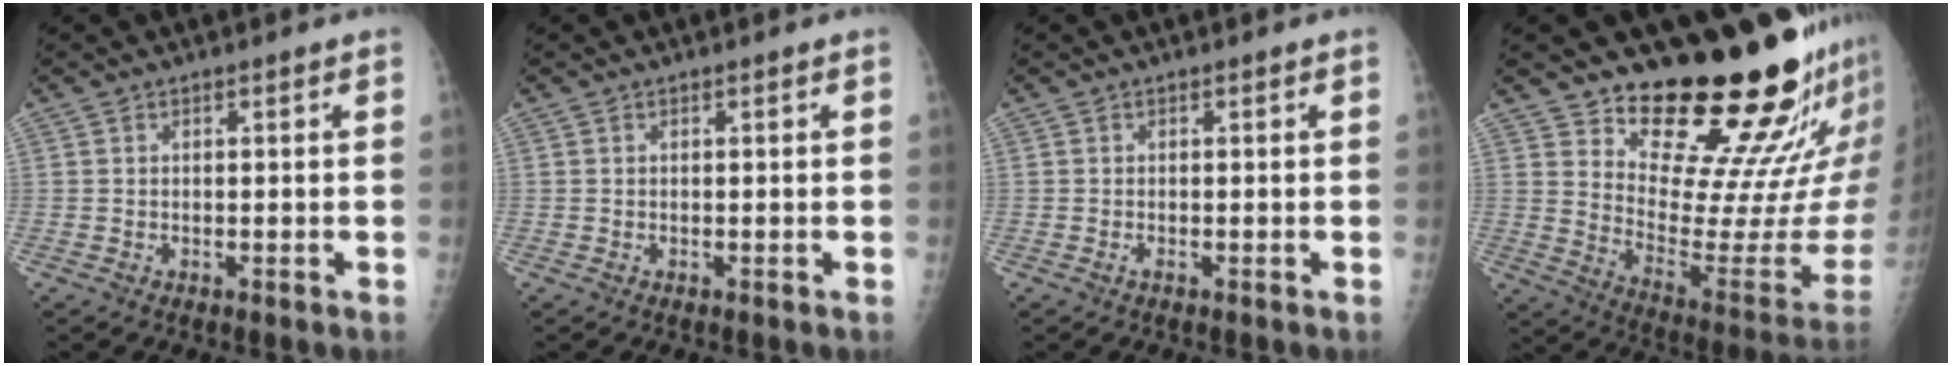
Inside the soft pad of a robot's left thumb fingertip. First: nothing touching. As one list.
[{"total": 0.0}, {"total": 0.6, "force": [-0.1, 0.0, 0.6], "torque": [-0.012, 0.007, 0.001]}, {"total": 19.8, "force": [16.4, 4.9, 10.1], "torque": [-0.097, -0.174, 0.236]}]